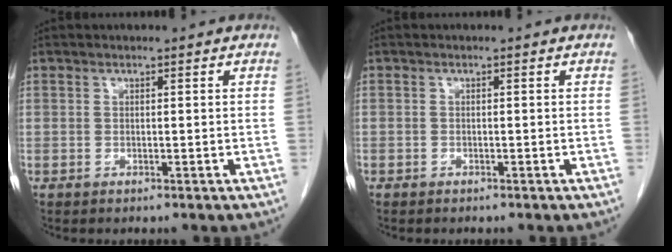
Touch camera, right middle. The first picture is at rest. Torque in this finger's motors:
{"motor_torque": [0.08, -0.29, -0.18, -0.21]}